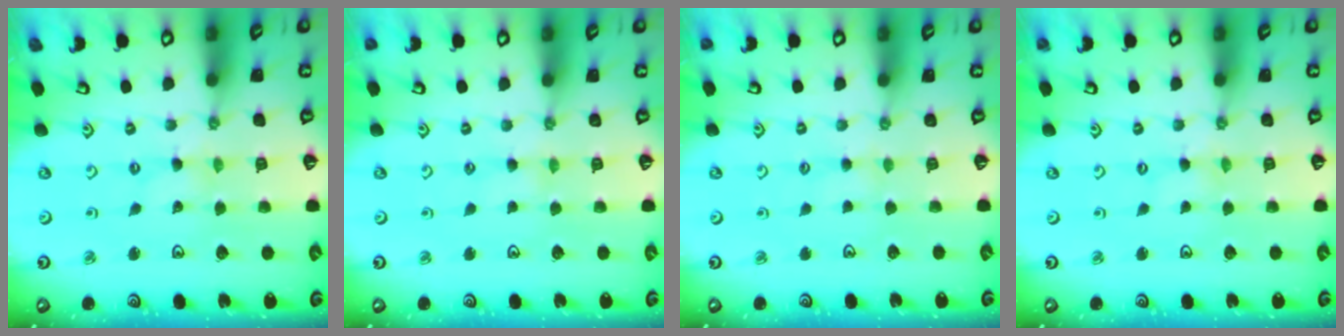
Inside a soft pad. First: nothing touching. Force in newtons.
{"total": 2.1, "press": 2.1, "slide": 0.2}
{"total": 1.8, "press": 1.8, "slide": 0.3}
{"total": 0.0}